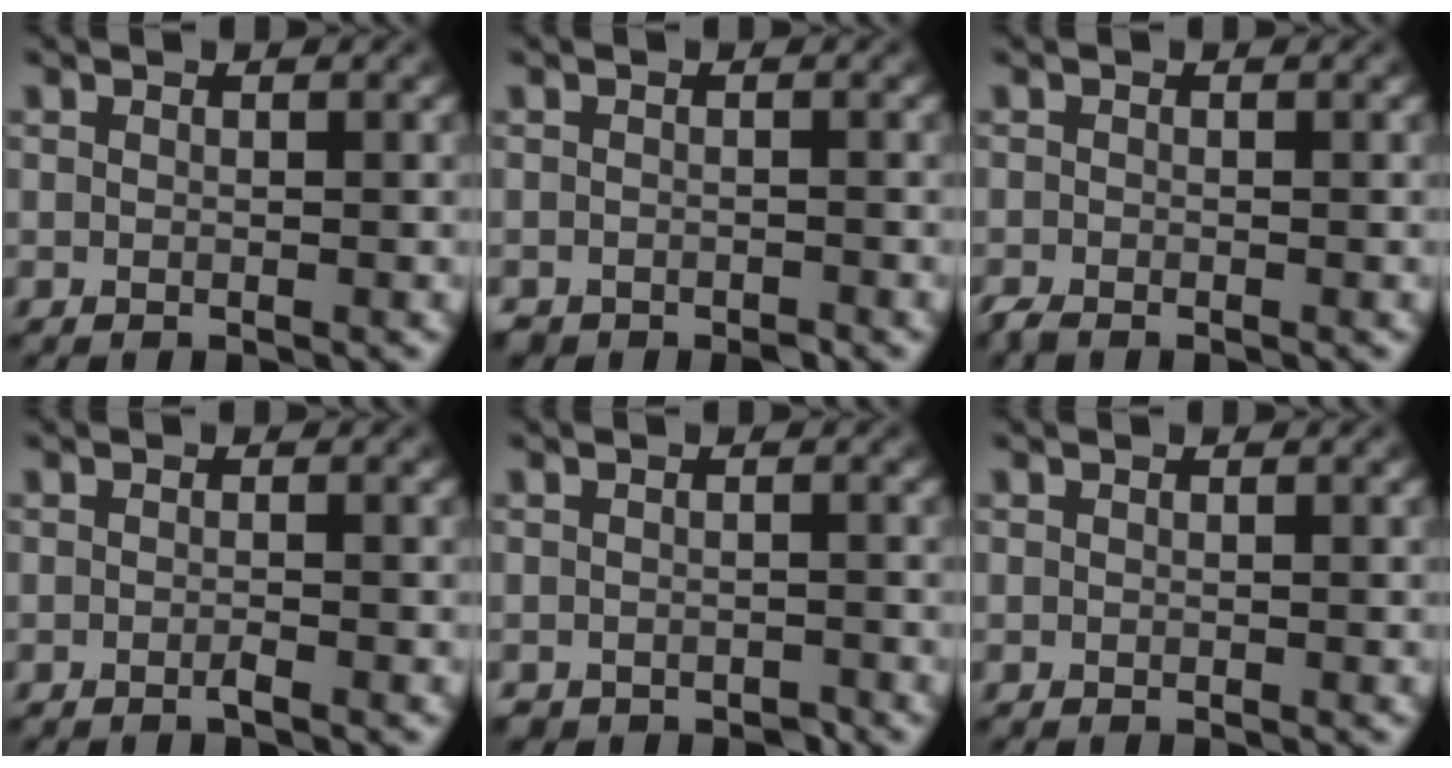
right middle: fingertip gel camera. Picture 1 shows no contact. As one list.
[{"total": 1.4, "force": [-1.3, 0.5, 0.1], "torque": [0.001, -0.003, -0.021]}, {"total": 0.9, "force": [-0.8, 0.2, 0.3], "torque": [-0.006, -0.004, -0.019]}, {"total": 0.6, "force": [-0.4, 0.0, 0.4], "torque": [-0.008, 0.000, -0.009]}, {"total": 1.3, "force": [-1.2, 0.5, 0.1], "torque": [0.002, -0.004, -0.019]}, {"total": 0.0}]